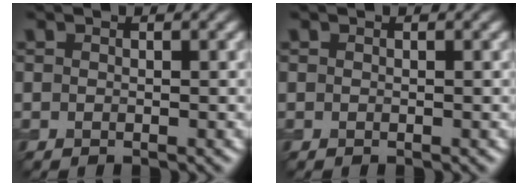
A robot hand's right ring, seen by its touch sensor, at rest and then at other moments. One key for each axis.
{"total": 0.0}